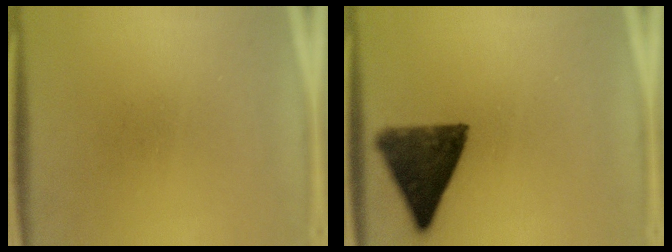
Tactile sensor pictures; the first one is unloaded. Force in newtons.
{"total": 11.7}